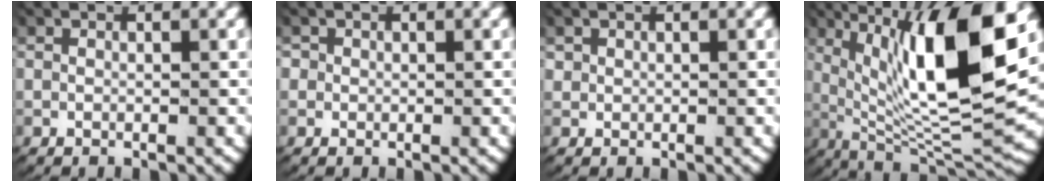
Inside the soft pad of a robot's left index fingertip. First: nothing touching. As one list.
[{"total": 1.1, "force": [0.2, 1.1, 0.2], "torque": [-0.009, -0.004, 0.003]}, {"total": 0.6, "force": [0.4, 0.4, 0.1], "torque": [-0.010, -0.004, 0.013]}, {"total": 14.4, "force": [2.3, 6.0, 12.9], "torque": [-0.210, -0.015, 0.048]}]